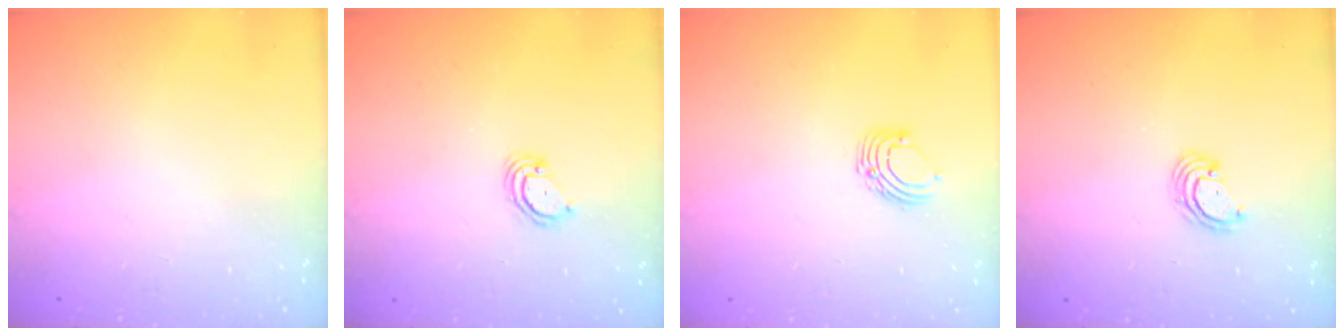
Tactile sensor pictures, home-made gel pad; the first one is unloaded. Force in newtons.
{"total": 2.9, "press": 2.9, "slide": 0.3}
{"total": 5.9, "press": 5.9, "slide": 0.6}
{"total": 2.6, "press": 2.6, "slide": 0.2}